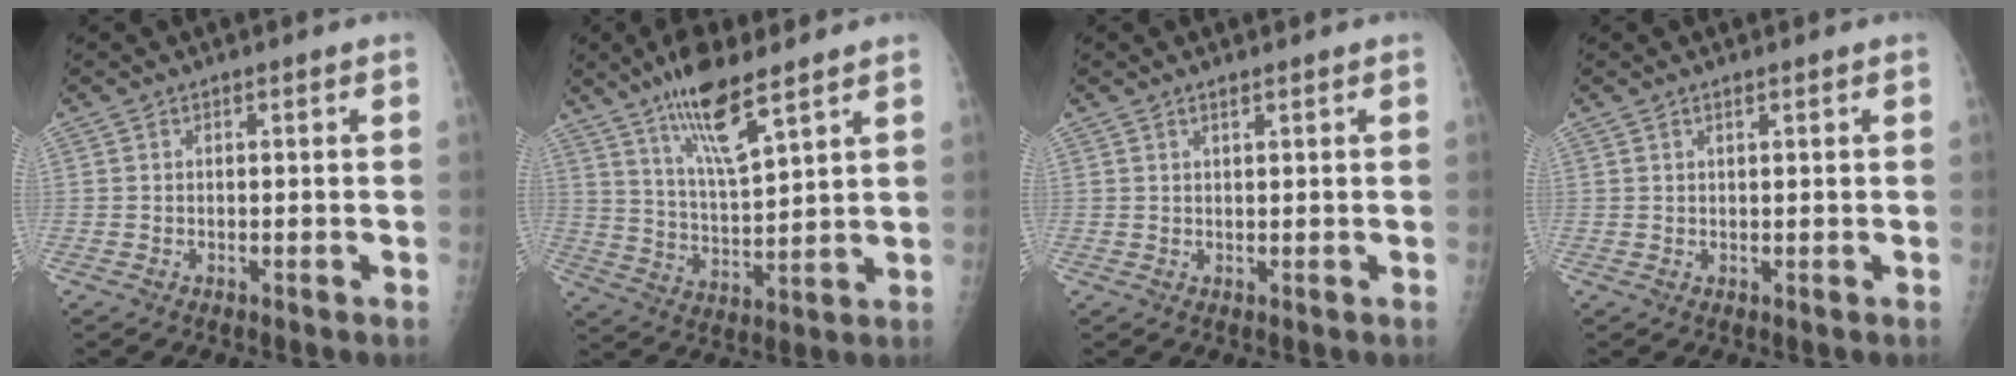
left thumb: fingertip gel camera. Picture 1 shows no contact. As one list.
[{"total": 12.4, "force": [8.1, 2.8, 8.9], "torque": [-0.155, -0.044, 0.158]}, {"total": 1.2, "force": [0.8, 0.3, 0.8], "torque": [-0.010, -0.003, 0.016]}, {"total": 0.9, "force": [0.6, 0.2, 0.6], "torque": [-0.009, -0.001, 0.012]}]